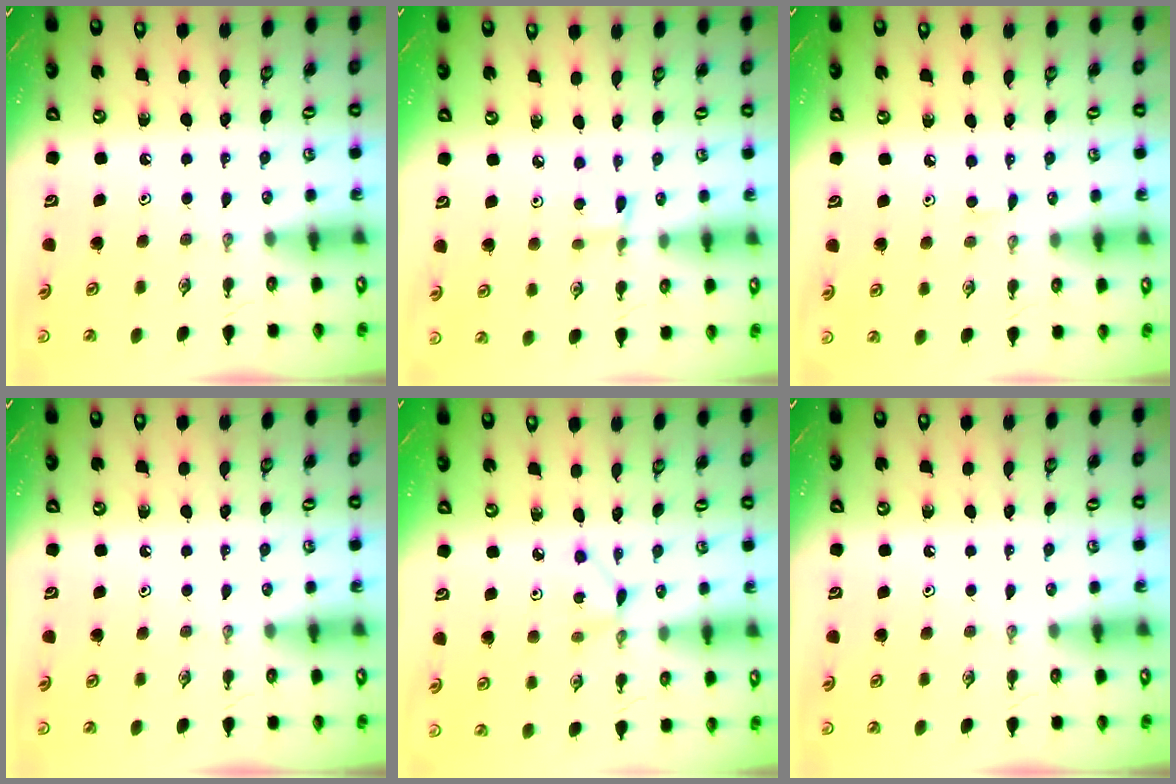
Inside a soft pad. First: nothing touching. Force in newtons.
{"total": 2.5, "press": 2.4, "slide": 0.3}
{"total": 2.8, "press": 2.8, "slide": 0.3}
{"total": 0.0}
{"total": 2.3, "press": 2.3, "slide": 0.2}
{"total": 0.0}